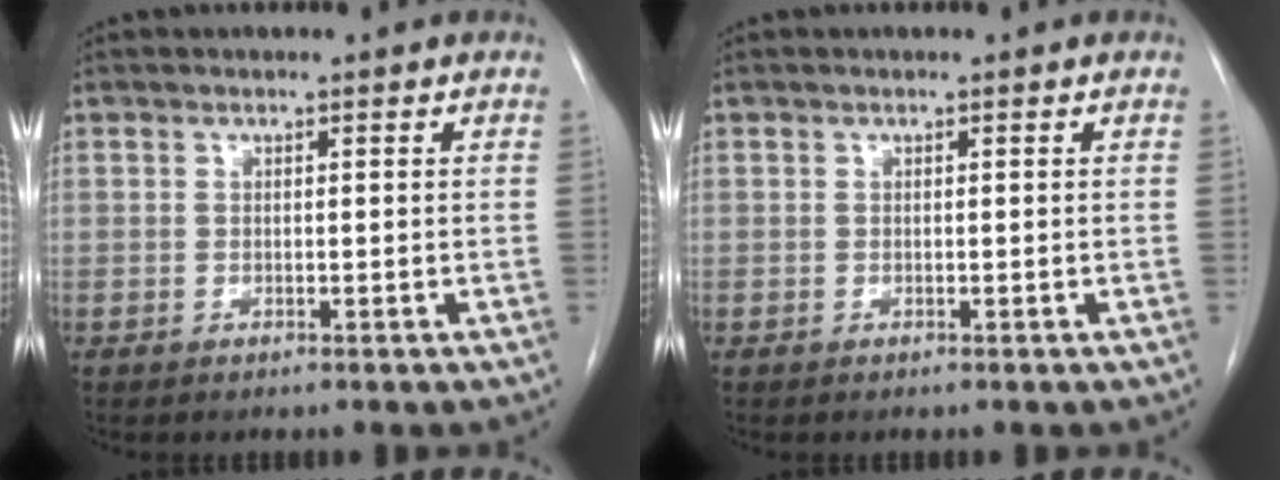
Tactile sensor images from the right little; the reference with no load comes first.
{"total": 0.0}